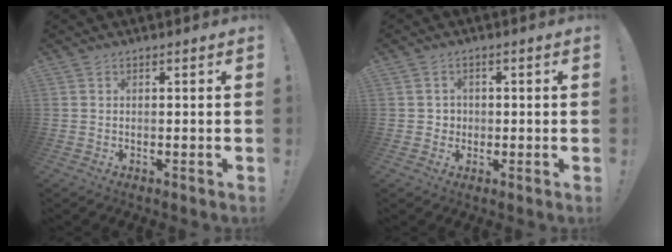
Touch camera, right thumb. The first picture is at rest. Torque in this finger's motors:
{"motor_torque": [0.36, 0.20, 0.19, -0.28, 0.00]}